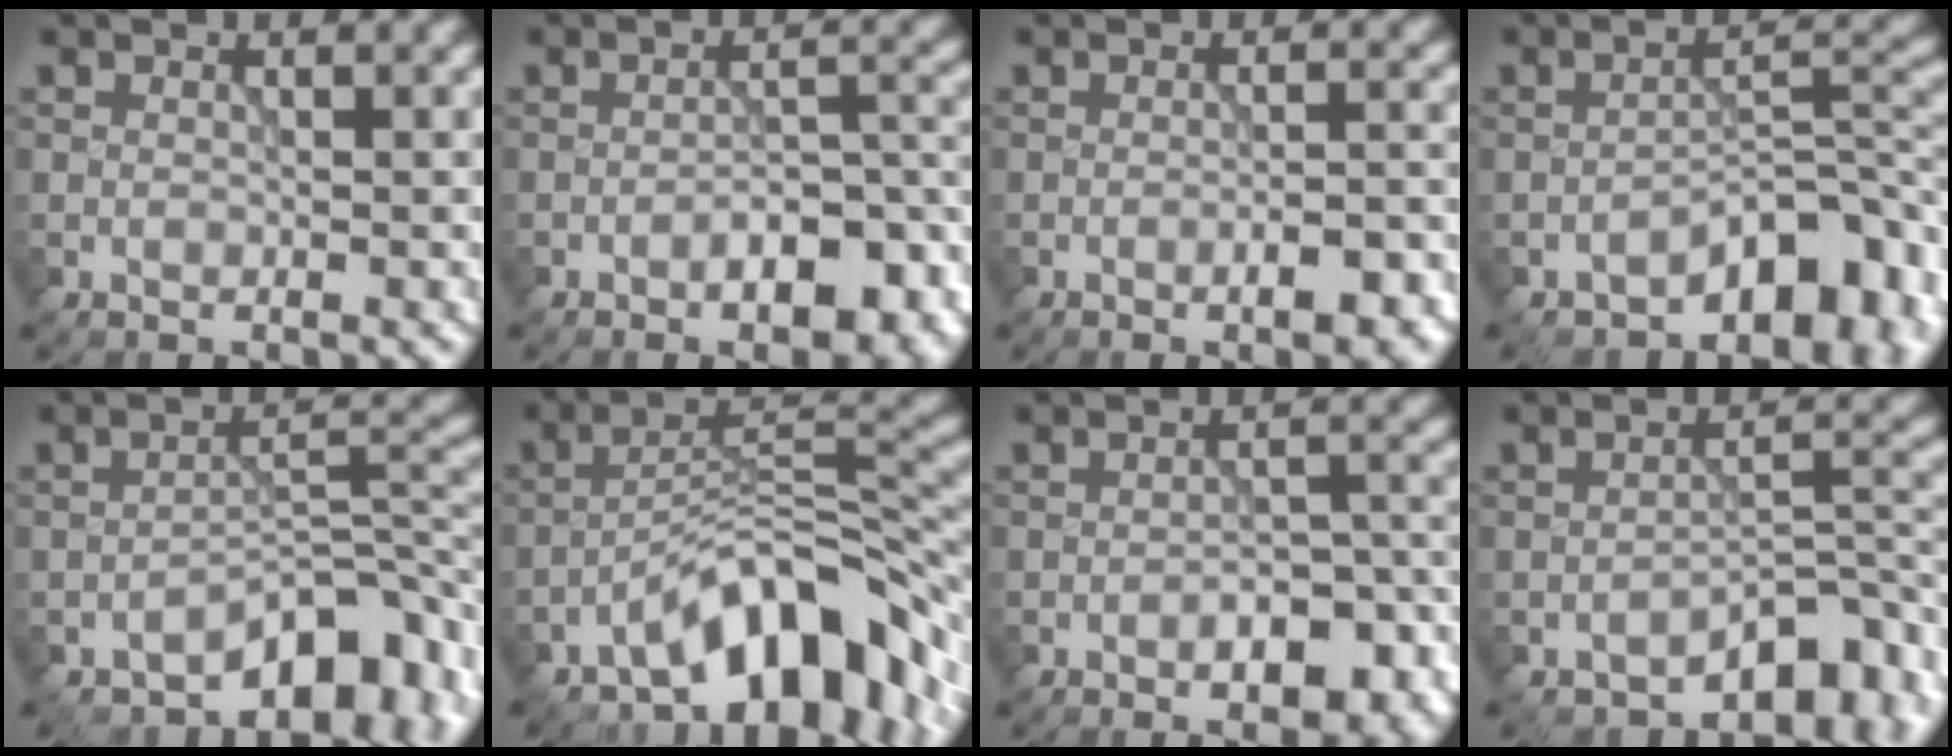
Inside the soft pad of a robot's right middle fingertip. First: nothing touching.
{"total": 7.3, "force": [-3.7, 2.9, 5.6], "torque": [-0.072, 0.003, -0.052]}
{"total": 3.7, "force": [-1.4, 1.0, 3.2], "torque": [-0.045, 0.001, -0.018]}
{"total": 6.4, "force": [-3.9, 2.6, 4.3], "torque": [-0.044, 0.013, -0.064]}
{"total": 7.6, "force": [-4.8, 3.3, 4.9], "torque": [-0.049, 0.008, -0.078]}
{"total": 10.2, "force": [-6.3, 4.0, 7.0], "torque": [-0.089, 0.015, -0.119]}
{"total": 7.1, "force": [-3.3, 3.1, 5.5], "torque": [-0.072, -0.001, -0.041]}
{"total": 5.4, "force": [-3.6, 2.1, 3.5], "torque": [-0.038, 0.009, -0.056]}